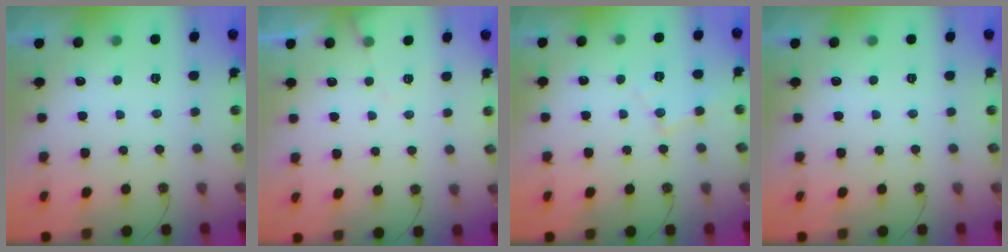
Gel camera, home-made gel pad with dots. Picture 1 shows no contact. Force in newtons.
{"total": 4.6, "press": 4.5, "slide": 0.6}
{"total": 7.2, "press": 7.2, "slide": 0.4}
{"total": 0.0}